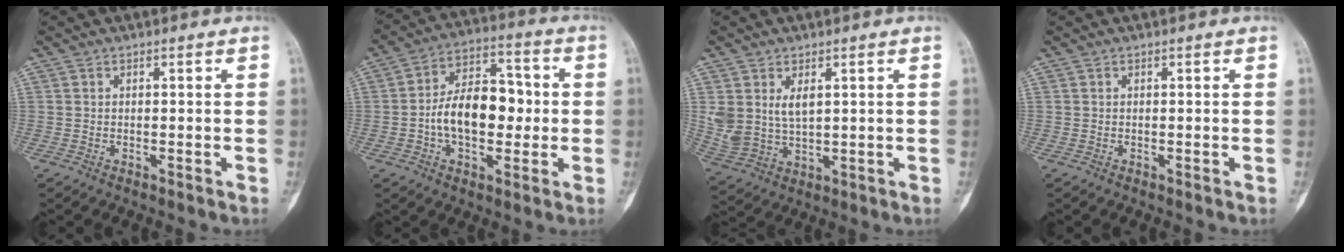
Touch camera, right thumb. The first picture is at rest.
{"total": 13.9, "force": [-1.1, 8.5, 11.0], "torque": [-0.155, 0.035, -0.022]}
{"total": 7.3, "force": [2.4, 4.4, 5.3], "torque": [-0.108, -0.009, 0.063]}
{"total": 0.0}